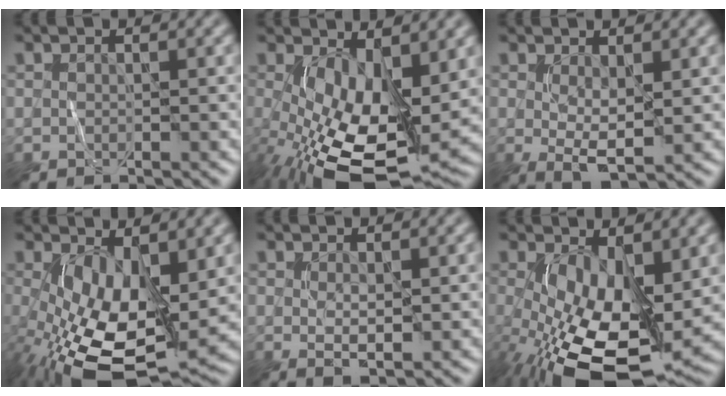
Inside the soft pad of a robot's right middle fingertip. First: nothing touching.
{"total": 11.4, "force": [-1.3, 5.5, 9.9], "torque": [-0.190, -0.032, -0.009]}
{"total": 2.2, "force": [0.4, 0.7, 2.1], "torque": [-0.040, -0.010, 0.014]}
{"total": 11.5, "force": [-1.8, 5.7, 9.9], "torque": [-0.200, -0.036, -0.017]}
{"total": 1.3, "force": [0.4, 0.5, 1.1], "torque": [-0.020, -0.005, 0.013]}
{"total": 12.6, "force": [-2.1, 6.1, 10.9], "torque": [-0.205, -0.036, -0.021]}